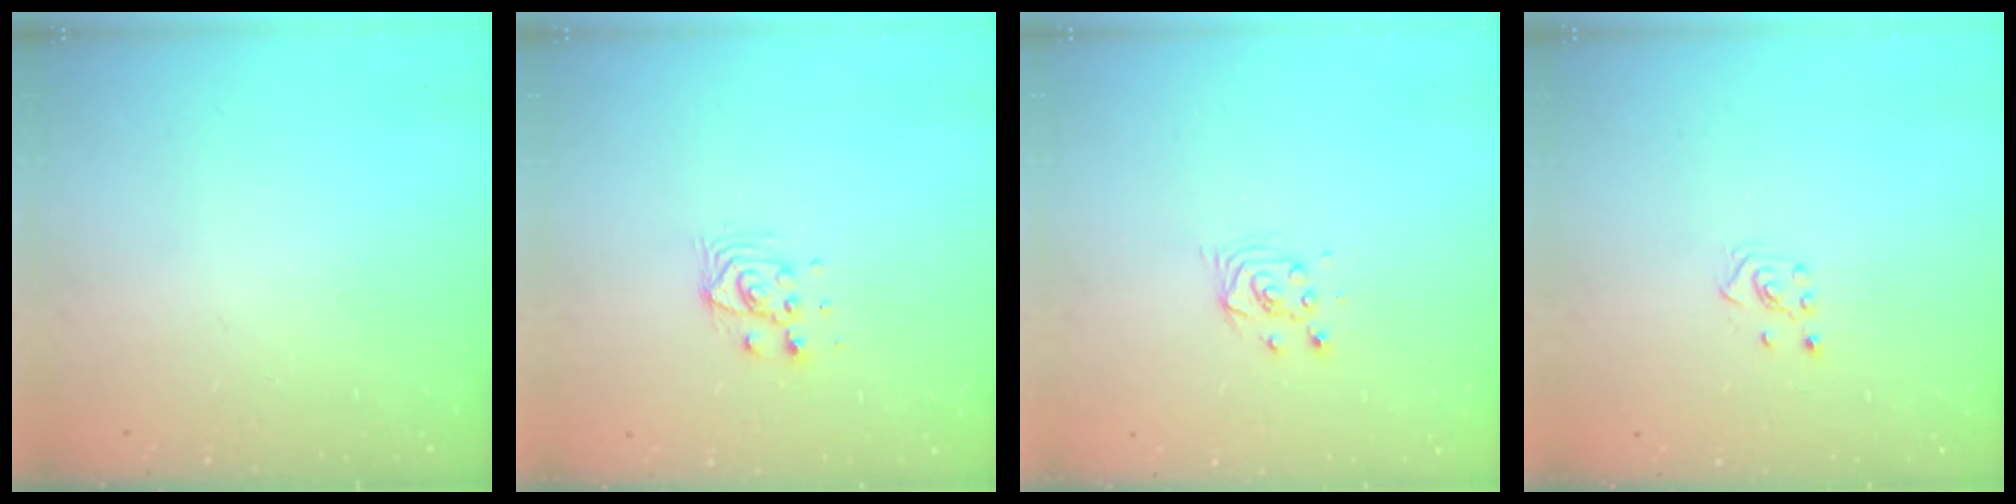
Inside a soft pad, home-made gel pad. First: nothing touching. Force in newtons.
{"total": 7.6, "press": 7.6, "slide": 0.3}
{"total": 3.8, "press": 3.7, "slide": 0.5}
{"total": 2.6, "press": 2.5, "slide": 0.6}